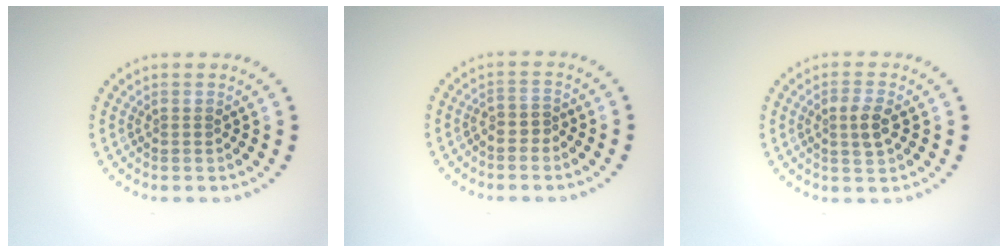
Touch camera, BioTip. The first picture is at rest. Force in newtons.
{"total": 1.2, "press": 0.9, "slide": 0.7}
{"total": 2.3, "press": 2.2, "slide": 0.5}